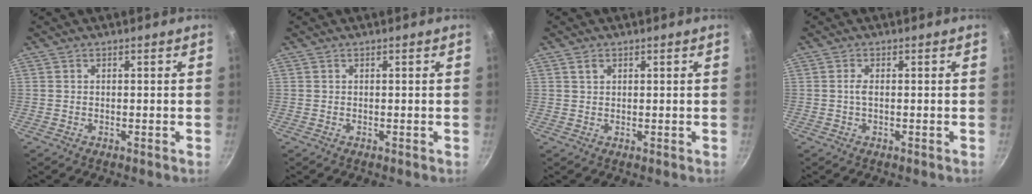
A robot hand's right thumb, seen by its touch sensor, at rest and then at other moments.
{"total": 0.0}
{"total": 1.3, "force": [0.8, 0.8, 0.7], "torque": [-0.012, -0.001, 0.013]}
{"total": 1.4, "force": [0.0, 0.5, 1.3], "torque": [-0.029, 0.002, -0.004]}